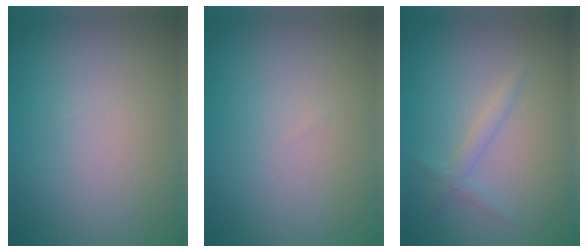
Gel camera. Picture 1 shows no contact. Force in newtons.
{"total": 0.0}
{"total": 1.3, "press": 1.3, "slide": 0.1}